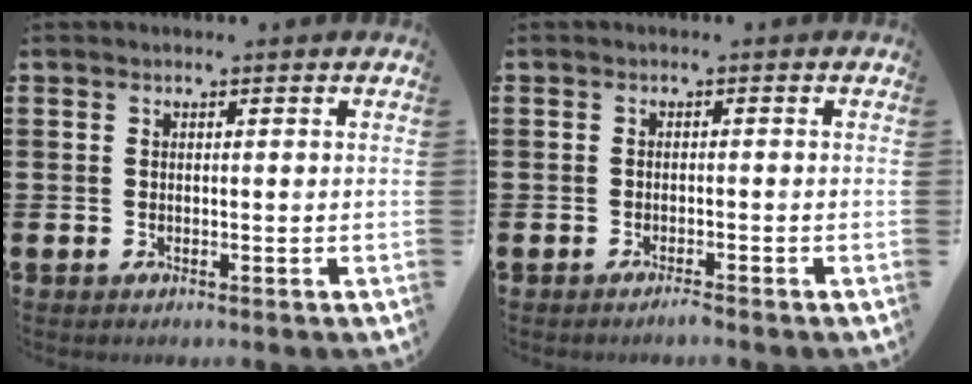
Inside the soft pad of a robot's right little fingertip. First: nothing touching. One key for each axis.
{"total": 1.0, "fx": -0.9, "fy": -0.1, "fz": 0.4, "tx": -0.007, "ty": -0.002, "tz": -0.018}